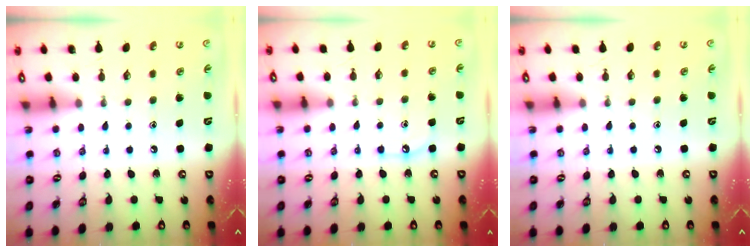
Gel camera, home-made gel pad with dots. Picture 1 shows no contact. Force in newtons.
{"total": 5.4, "press": 5.3, "slide": 0.6}
{"total": 2.8, "press": 2.8, "slide": 0.4}